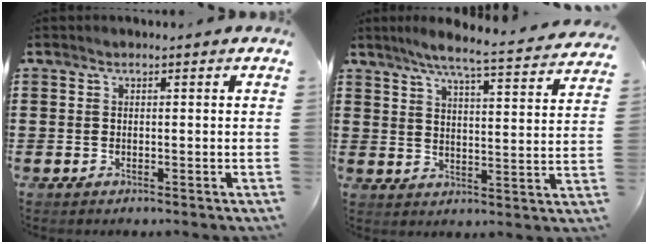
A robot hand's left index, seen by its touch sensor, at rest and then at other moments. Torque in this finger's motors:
{"motor_torque": [2.14, 0.00, -0.02, 0.00]}